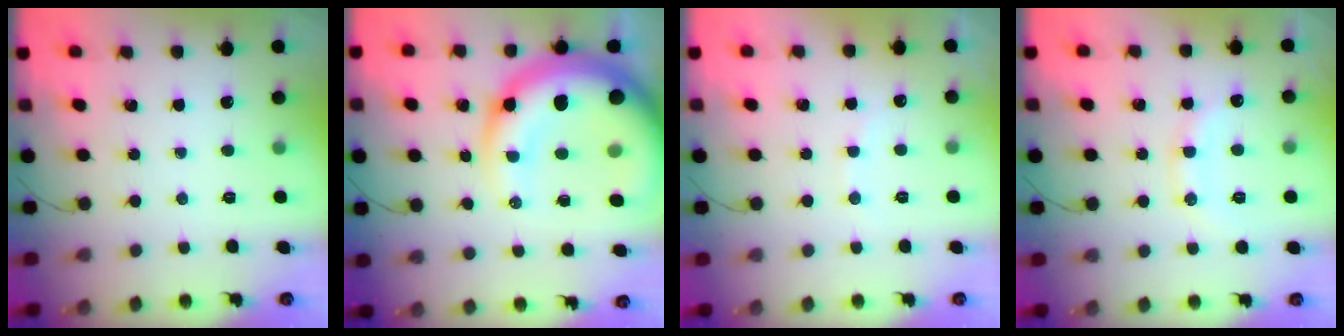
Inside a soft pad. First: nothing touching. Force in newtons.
{"total": 23.7, "press": 23.1, "slide": 5.1}
{"total": 6.3, "press": 6.2, "slide": 1.0}
{"total": 12.1, "press": 12.1, "slide": 0.9}